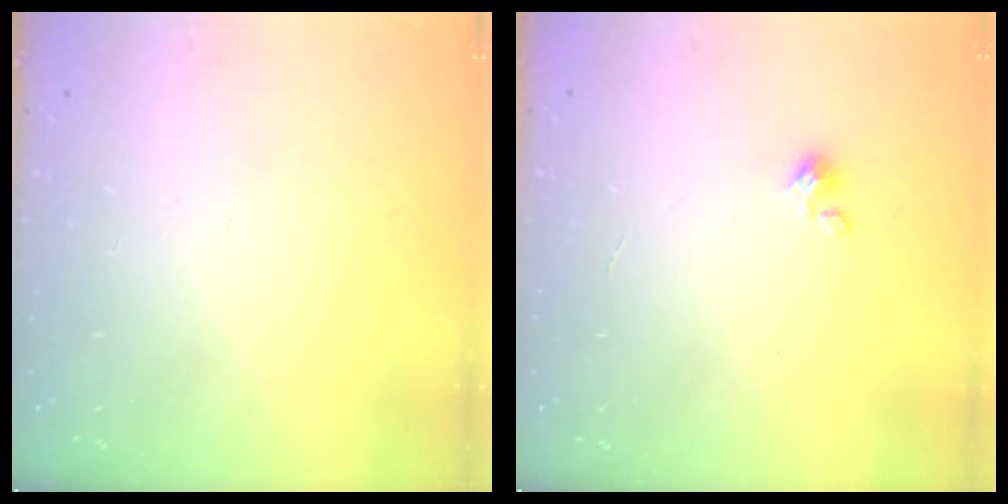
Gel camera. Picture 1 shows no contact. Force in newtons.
{"total": 1.6, "press": 1.6, "slide": 0.4}